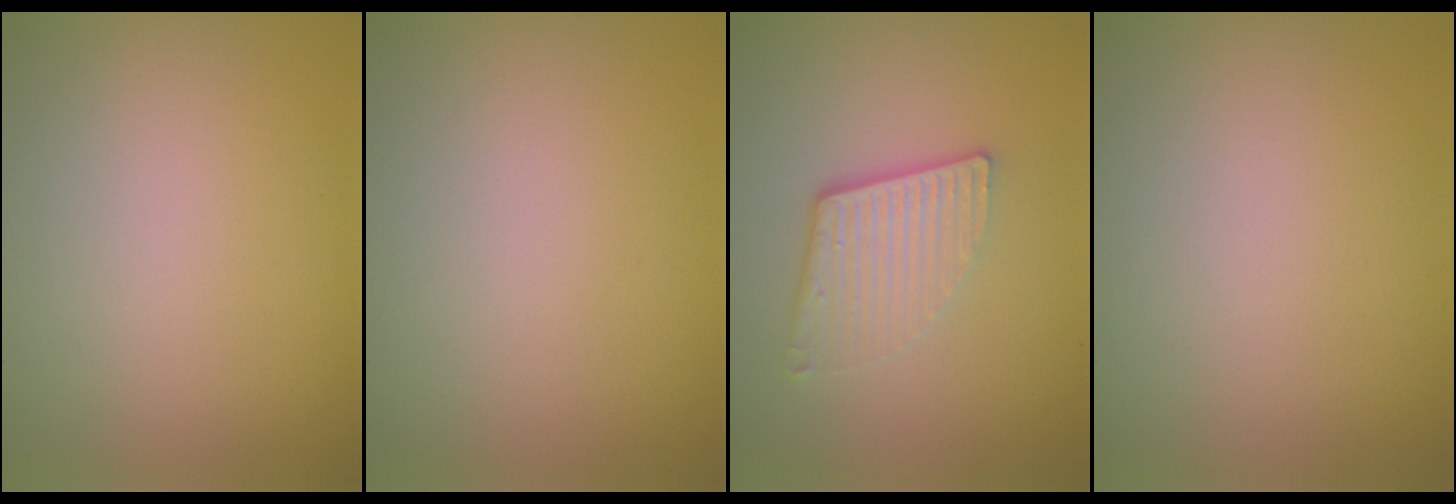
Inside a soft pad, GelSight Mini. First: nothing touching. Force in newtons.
{"total": 0.0}
{"total": 4.1, "press": 2.8, "slide": 3.0}
{"total": 0.0}